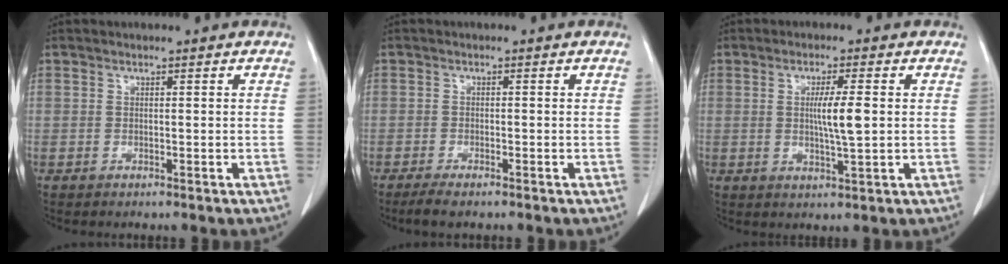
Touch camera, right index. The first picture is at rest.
{"total": 2.8, "force": [-2.2, 0.4, 1.7], "torque": [-0.035, -0.008, -0.038]}
{"total": 5.2, "force": [0.4, 0.1, 5.2], "torque": [-0.093, -0.006, 0.006]}